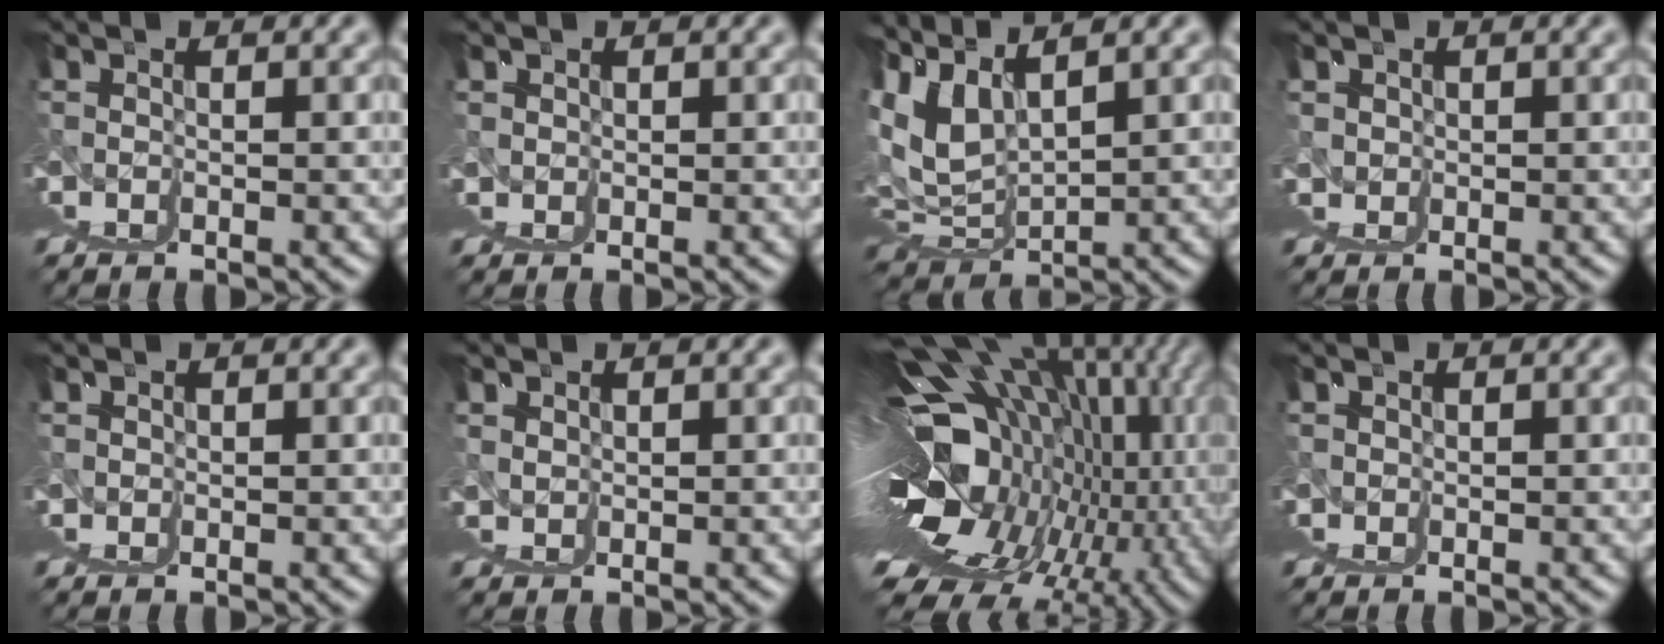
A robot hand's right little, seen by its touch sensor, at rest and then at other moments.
{"total": 2.6, "force": [1.3, 2.2, 0.4], "torque": [-0.004, -0.003, 0.017]}
{"total": 5.8, "force": [5.1, -0.1, 2.8], "torque": [-0.067, 0.005, 0.104]}
{"total": 4.1, "force": [1.9, 3.4, 1.1], "torque": [-0.015, -0.009, 0.029]}
{"total": 2.5, "force": [1.1, 2.1, 0.6], "torque": [-0.008, -0.002, 0.015]}
{"total": 3.3, "force": [2.0, 2.6, 0.5], "torque": [-0.011, -0.005, 0.033]}
{"total": 21.3, "force": [5.2, 8.2, 19.0], "torque": [-0.204, 0.044, 0.083]}
{"total": 2.3, "force": [1.0, 1.9, 0.7], "torque": [-0.010, -0.001, 0.013]}